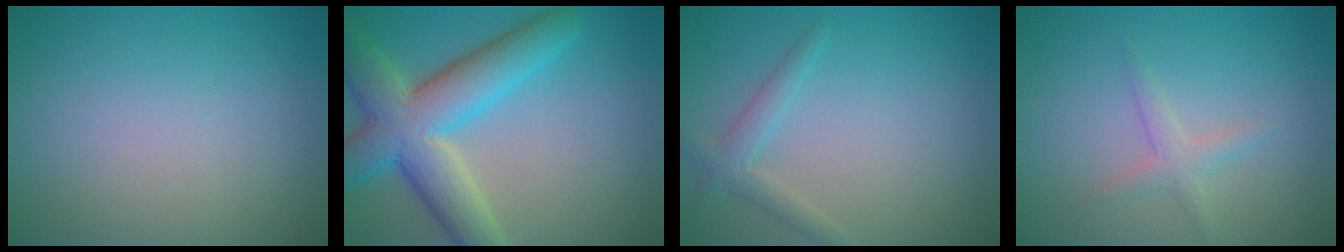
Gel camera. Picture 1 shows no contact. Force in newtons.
{"total": 9.1, "press": 9.0, "slide": 0.6}
{"total": 2.0, "press": 2.0, "slide": 0.1}
{"total": 1.6, "press": 1.6, "slide": 0.1}